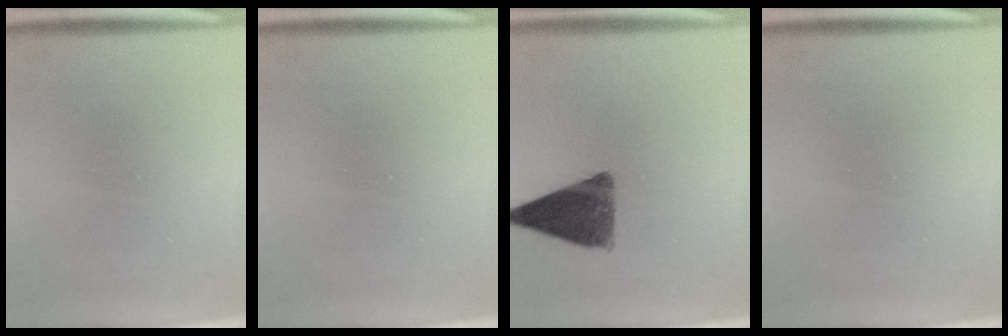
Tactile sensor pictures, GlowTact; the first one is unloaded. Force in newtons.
{"total": 0.0}
{"total": 10.3}
{"total": 0.0}